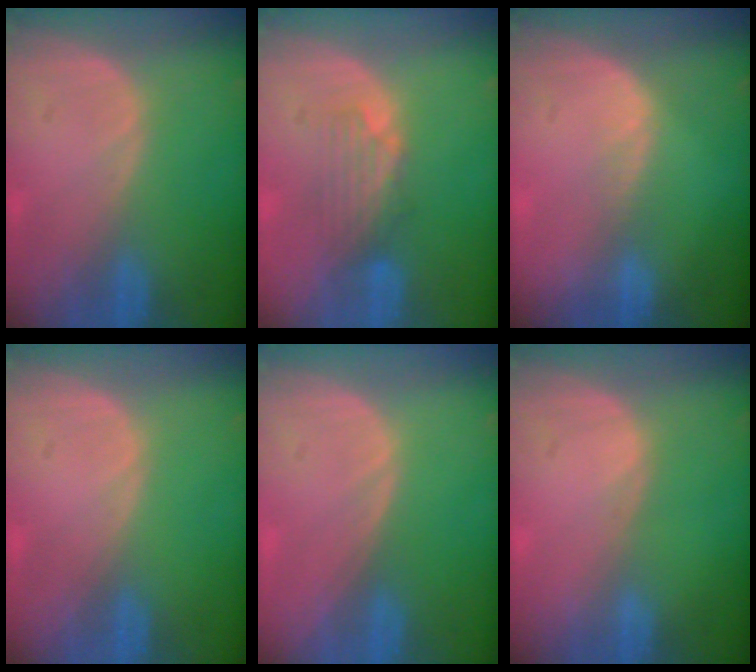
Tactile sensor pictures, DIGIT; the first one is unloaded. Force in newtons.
{"total": 4.0, "press": 3.6, "slide": 1.8}
{"total": 1.5, "press": 1.0, "slide": 1.1}
{"total": 0.0}
{"total": 0.0}
{"total": 0.0}